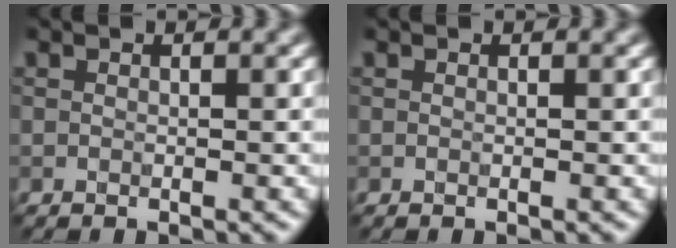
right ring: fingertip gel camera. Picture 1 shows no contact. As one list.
[{"total": 0.0}]